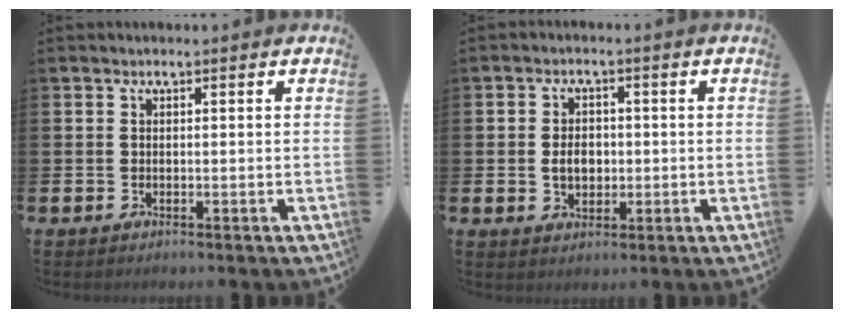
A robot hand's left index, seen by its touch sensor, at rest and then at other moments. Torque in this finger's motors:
{"motor_torque": [0.80, -0.05, 0.41, 0.09]}